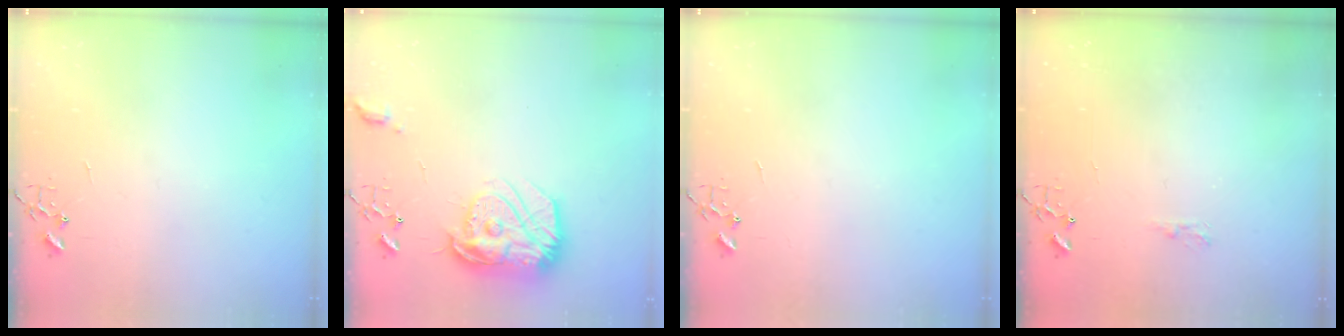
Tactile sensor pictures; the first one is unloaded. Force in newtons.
{"total": 17.7, "press": 17.6, "slide": 1.4}
{"total": 0.0}
{"total": 5.1, "press": 5.1, "slide": 0.4}